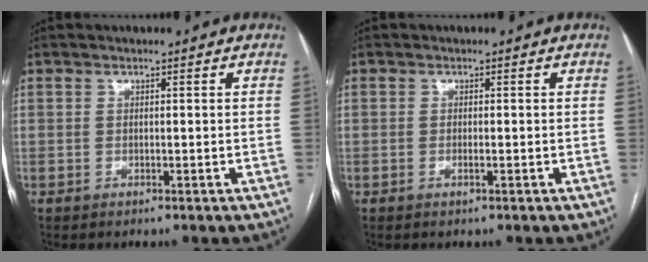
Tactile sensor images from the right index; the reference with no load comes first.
{"total": 0.8, "force": [-0.4, 0.0, 0.7], "torque": [-0.016, -0.001, -0.005]}